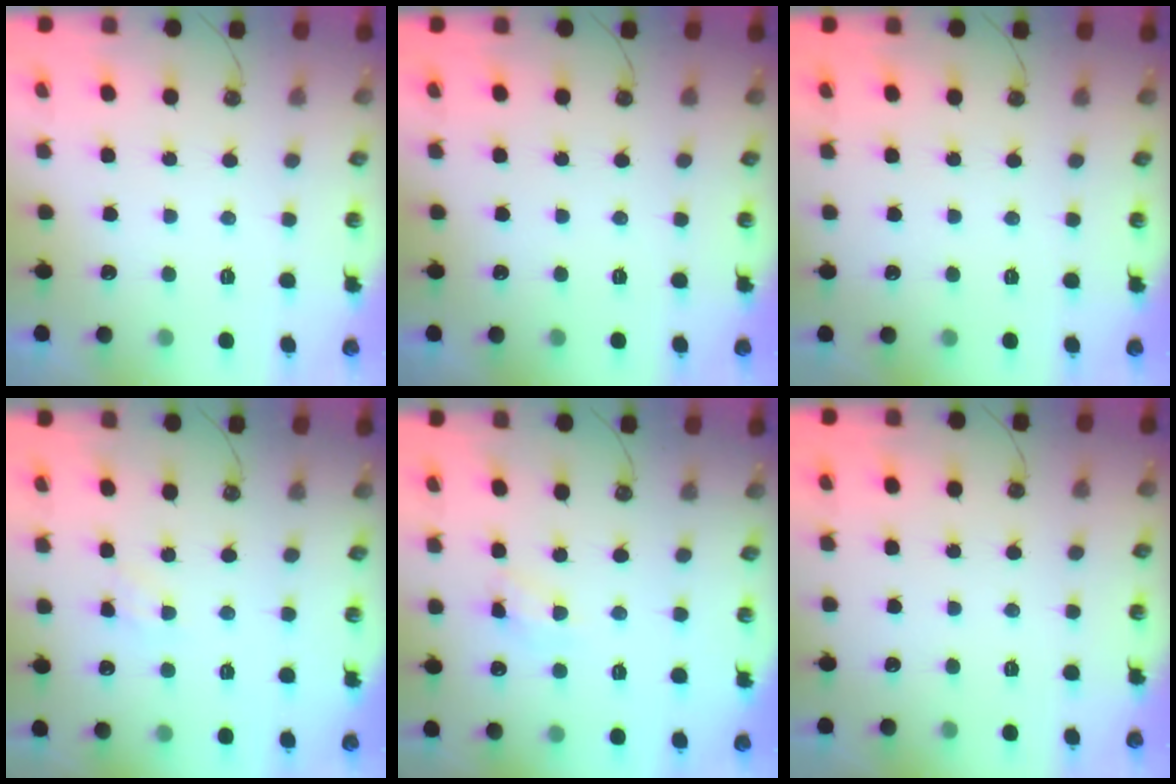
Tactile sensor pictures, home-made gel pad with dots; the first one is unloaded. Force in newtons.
{"total": 0.0}
{"total": 0.0}
{"total": 1.3, "press": 1.3, "slide": 0.2}
{"total": 4.6, "press": 4.6, "slide": 0.3}
{"total": 0.0}